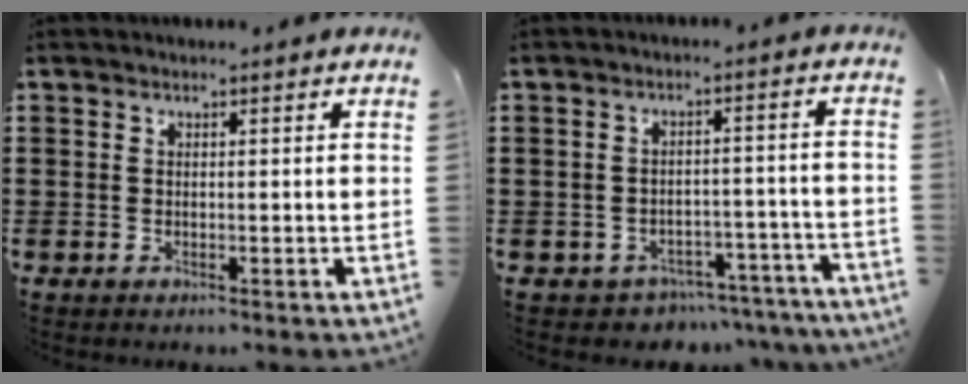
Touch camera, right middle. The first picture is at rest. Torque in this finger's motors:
{"motor_torque": [-0.05, -0.26, 0.07, 0.00]}